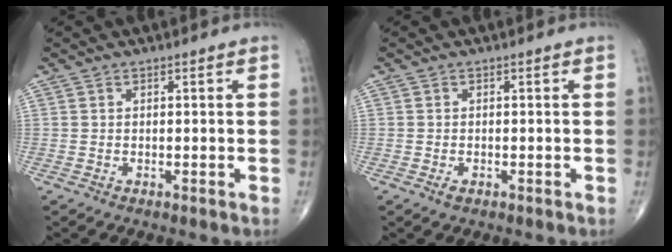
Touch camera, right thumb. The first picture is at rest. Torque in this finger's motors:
{"motor_torque": [-0.26, 0.00, 0.19, 0.00, -0.03]}